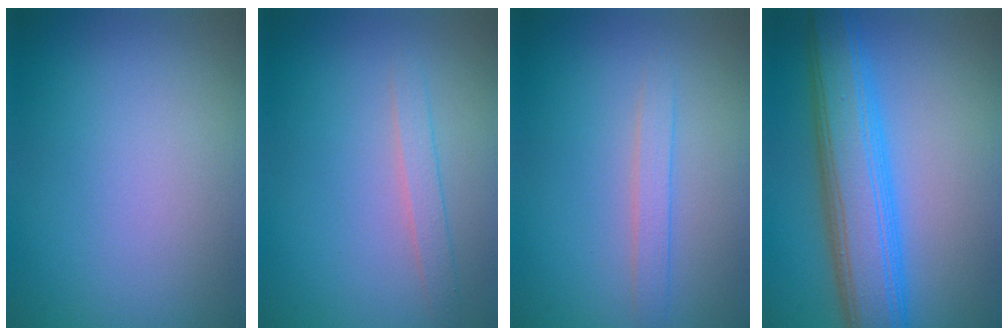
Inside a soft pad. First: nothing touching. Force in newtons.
{"total": 1.5, "press": 1.5, "slide": 0.0}
{"total": 1.6, "press": 1.6, "slide": 0.1}
{"total": 8.0, "press": 8.0, "slide": 0.0}